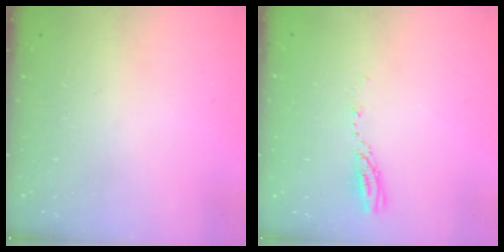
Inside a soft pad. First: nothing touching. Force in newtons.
{"total": 3.8, "press": 3.8, "slide": 0.4}